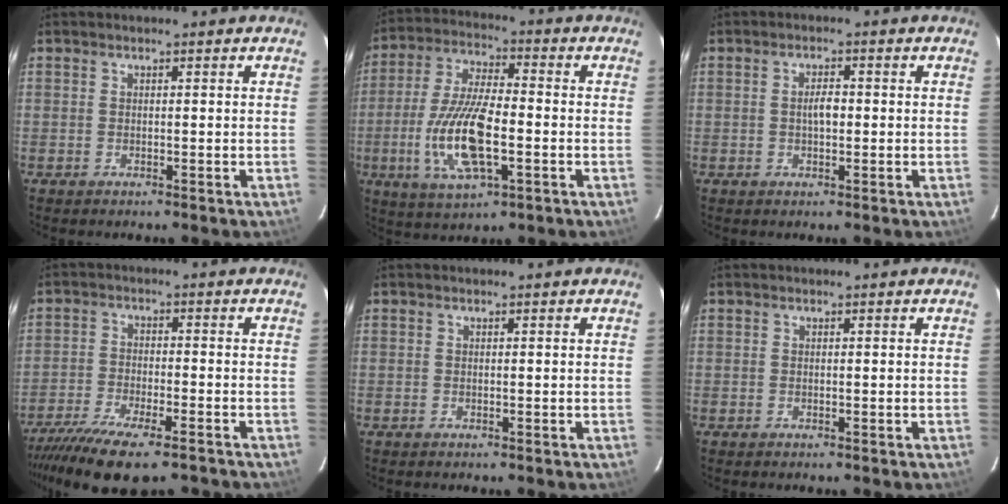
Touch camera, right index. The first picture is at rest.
{"total": 14.9, "force": [-3.7, 5.2, 13.4], "torque": [-0.282, -0.010, -0.067]}
{"total": 2.7, "force": [-0.1, 1.3, 2.4], "torque": [-0.044, 0.005, 0.000]}
{"total": 14.5, "force": [-11.6, 3.3, 8.2], "torque": [-0.172, -0.043, -0.193]}
{"total": 0.0}
{"total": 0.0}